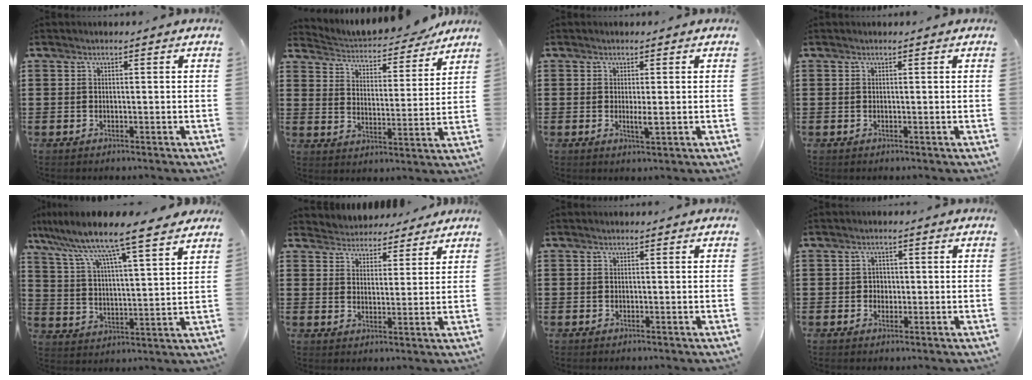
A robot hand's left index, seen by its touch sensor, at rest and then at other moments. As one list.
[{"total": 4.2, "force": [4.1, 0.8, 0.6], "torque": [-0.038, -0.028, 0.066]}, {"total": 2.1, "force": [0.0, 0.2, 2.1], "torque": [-0.039, -0.005, 0.001]}, {"total": 0.0}, {"total": 9.2, "force": [7.8, -0.1, 4.8], "torque": [-0.123, -0.048, 0.125]}, {"total": 4.1, "force": [3.8, 1.5, -0.5], "torque": [-0.010, -0.015, 0.069]}, {"total": 0.0}, {"total": 1.6, "force": [-0.1, 1.5, 0.6], "torque": [-0.016, 0.006, -0.004]}]